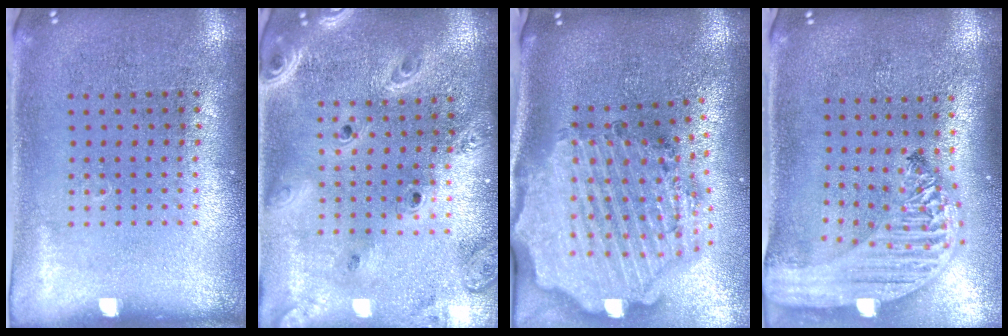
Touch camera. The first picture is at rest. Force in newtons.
{"total": 2.8, "press": 2.4, "slide": 1.4}
{"total": 3.8, "press": 3.2, "slide": 2.1}
{"total": 2.9, "press": 2.2, "slide": 1.8}